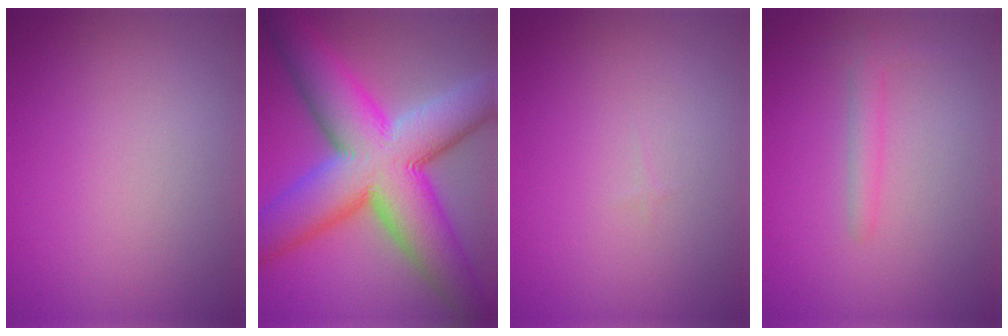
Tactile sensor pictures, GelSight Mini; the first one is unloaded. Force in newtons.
{"total": 15.7, "press": 15.6, "slide": 0.6}
{"total": 0.0}
{"total": 1.6, "press": 1.6, "slide": 0.1}